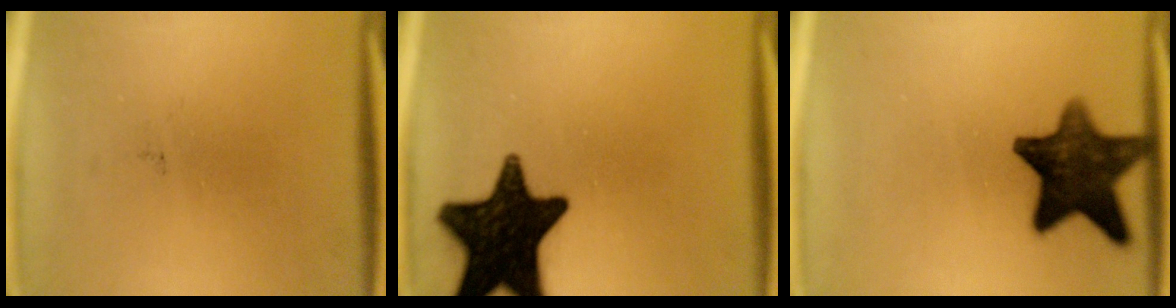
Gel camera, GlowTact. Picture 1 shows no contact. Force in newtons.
{"total": 18.4}
{"total": 13.0}